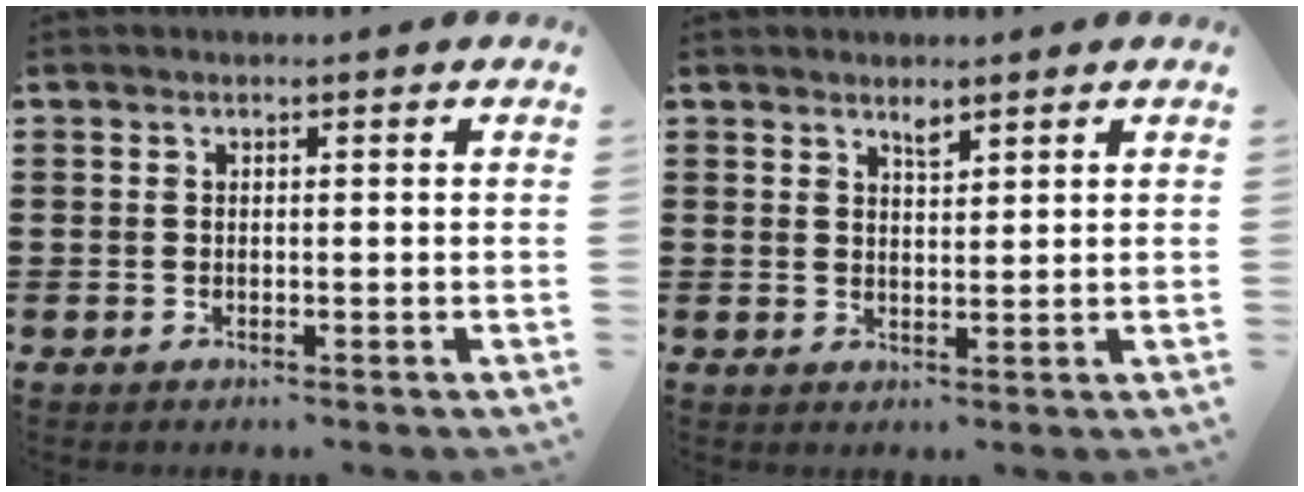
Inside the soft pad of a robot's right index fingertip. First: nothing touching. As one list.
[{"total": 1.8, "force": [1.6, 0.5, 0.7], "torque": [-0.009, -0.001, 0.026]}]